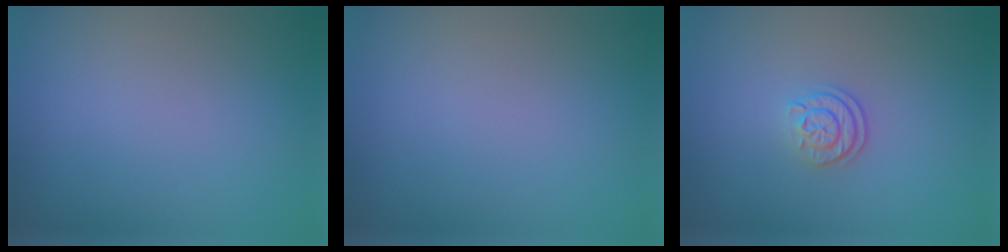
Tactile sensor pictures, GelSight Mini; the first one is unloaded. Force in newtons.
{"total": 0.0}
{"total": 2.3, "press": 1.7, "slide": 1.5}